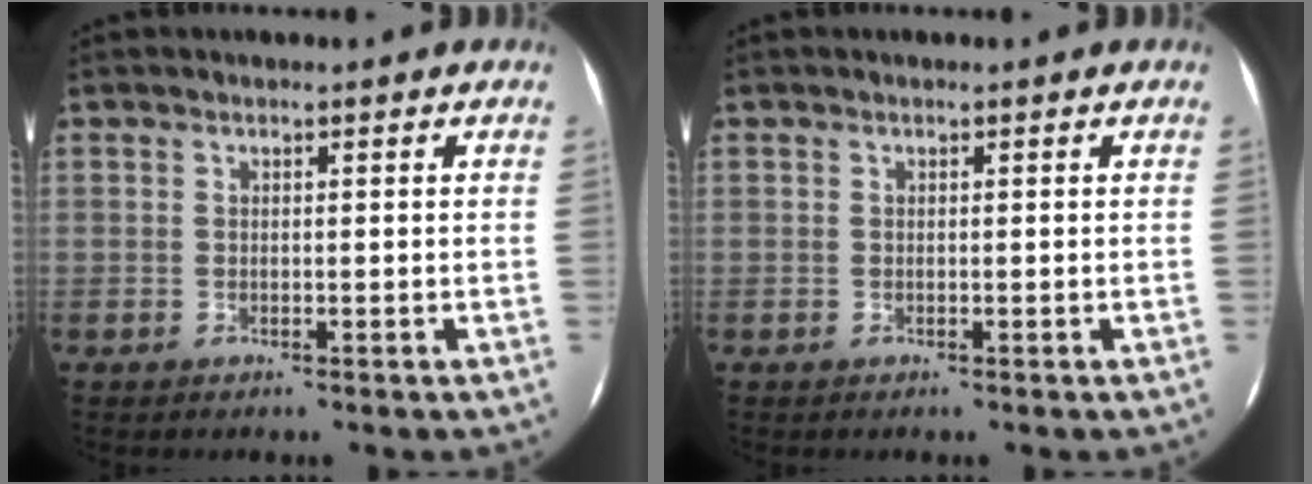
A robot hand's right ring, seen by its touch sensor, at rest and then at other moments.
{"total": 0.0}